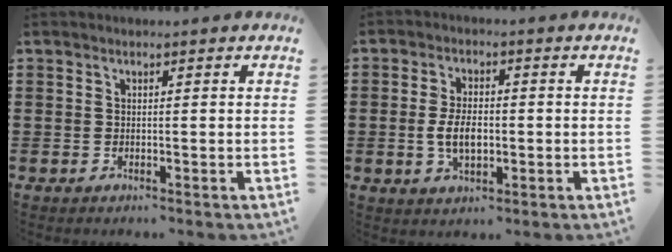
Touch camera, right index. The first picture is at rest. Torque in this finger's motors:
{"motor_torque": [1.45, -0.46, 0.77, 0.13]}